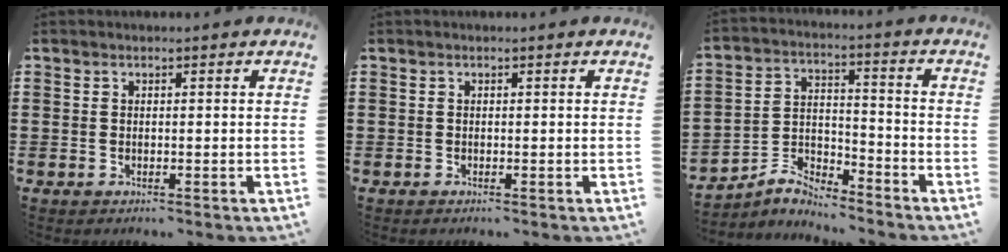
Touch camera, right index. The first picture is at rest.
{"total": 0.0}
{"total": 5.6, "force": [-5.2, 1.6, 1.3], "torque": [-0.038, 0.008, -0.107]}